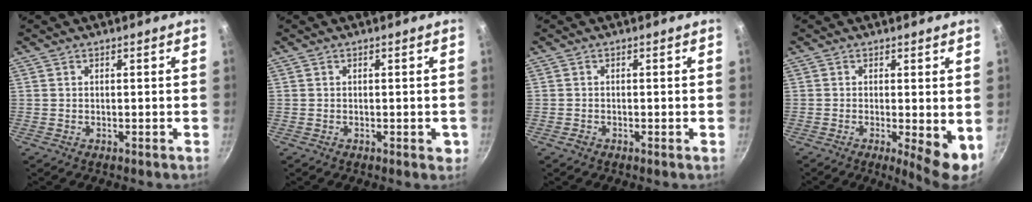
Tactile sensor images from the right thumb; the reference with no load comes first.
{"total": 1.8, "force": [-0.5, 1.0, 1.4], "torque": [-0.005, 0.001, -0.008]}
{"total": 0.6, "force": [-0.5, 0.3, 0.2], "torque": [-0.005, 0.004, -0.010]}
{"total": 6.7, "force": [-0.9, 1.6, 6.4], "torque": [-0.085, -0.012, -0.007]}